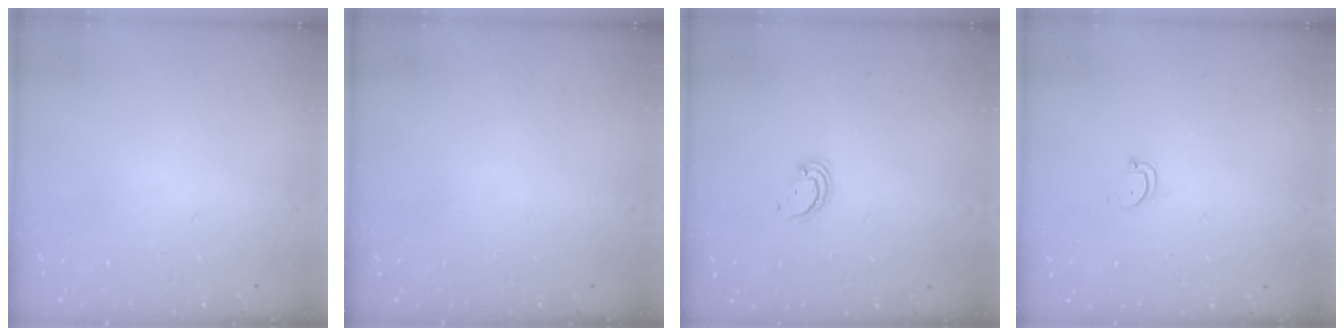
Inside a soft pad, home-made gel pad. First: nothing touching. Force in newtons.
{"total": 0.0}
{"total": 2.8, "press": 2.8, "slide": 0.2}
{"total": 2.9, "press": 2.9, "slide": 0.2}